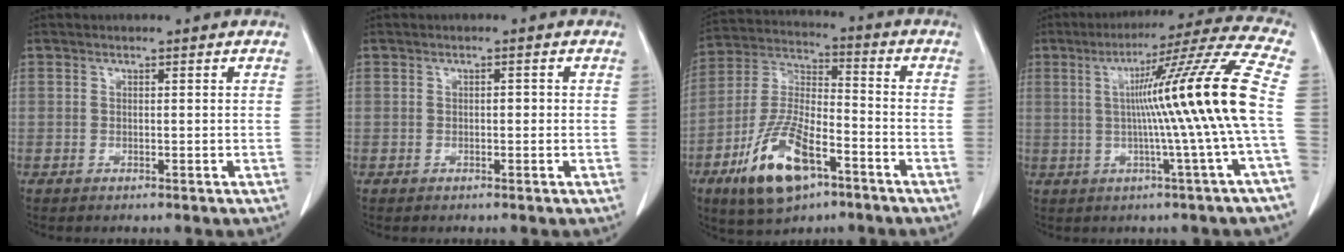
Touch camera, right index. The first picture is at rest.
{"total": 0.7, "force": [-0.1, 0.4, 0.6], "torque": [-0.008, 0.003, -0.002]}
{"total": 14.7, "force": [-7.7, 5.4, 11.3], "torque": [-0.239, -0.004, -0.138]}
{"total": 16.3, "force": [0.1, -3.1, 16.0], "torque": [-0.224, 0.007, -0.004]}